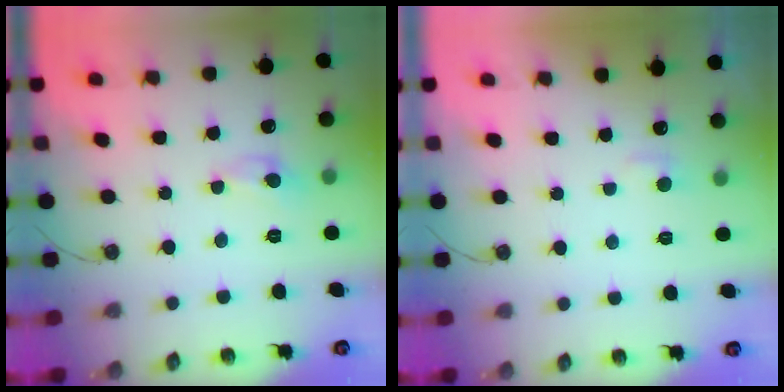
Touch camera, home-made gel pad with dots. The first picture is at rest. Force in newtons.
{"total": 1.7, "press": 1.6, "slide": 0.6}